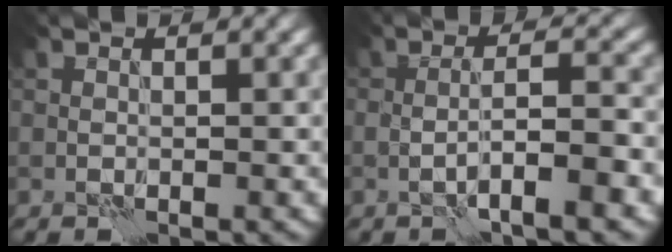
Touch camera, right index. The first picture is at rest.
{"total": 4.7, "force": [-1.5, 0.8, 4.4], "torque": [-0.070, 0.009, -0.029]}